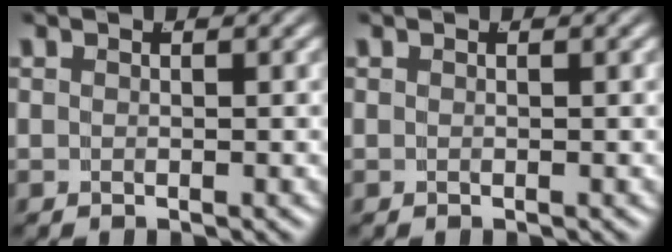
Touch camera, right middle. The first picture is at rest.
{"total": 0.0}